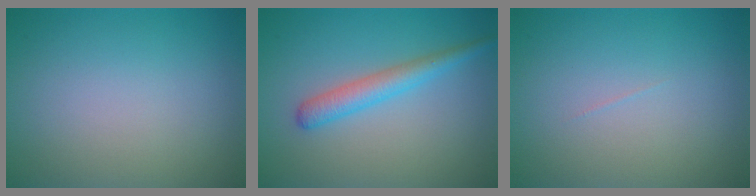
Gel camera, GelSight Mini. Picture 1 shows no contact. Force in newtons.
{"total": 2.8, "press": 2.8, "slide": 0.0}
{"total": 0.0}